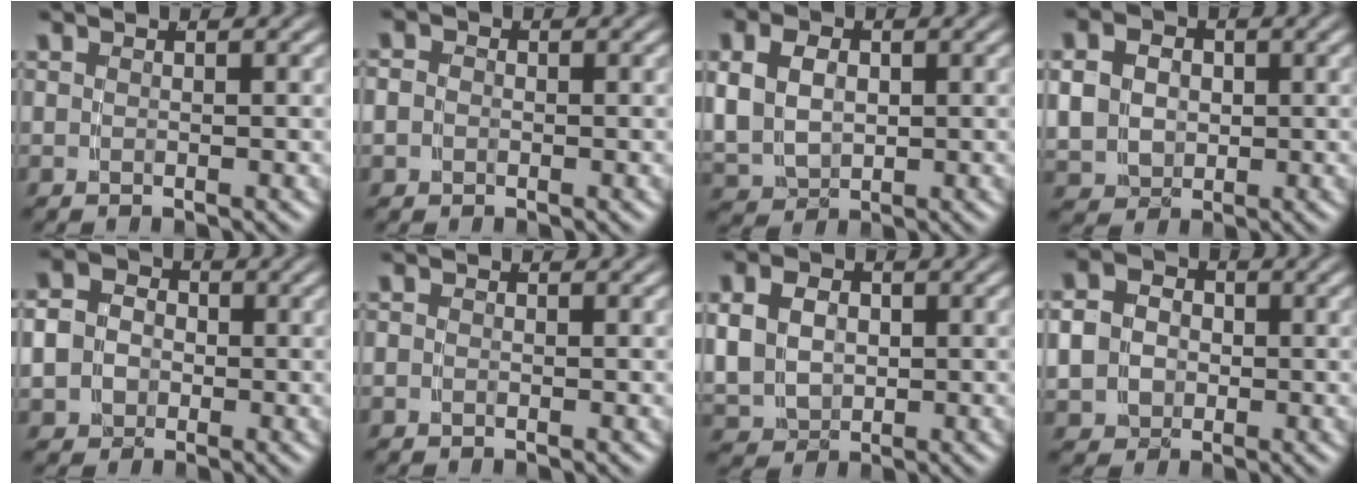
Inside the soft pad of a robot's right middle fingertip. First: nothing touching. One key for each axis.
{"total": 2.3, "fx": -0.3, "fy": 2.2, "fz": 0.7, "tx": -0.024, "ty": -0.006, "tz": -0.008}
{"total": 6.9, "fx": 0.5, "fy": 5.8, "fz": 3.8, "tx": -0.085, "ty": -0.020, "tz": 0.016}
{"total": 5.6, "fx": 0.1, "fy": 4.8, "fz": 2.9, "tx": -0.068, "ty": -0.020, "tz": 0.010}
{"total": 8.9, "fx": -0.3, "fy": 8.1, "fz": 3.8, "tx": -0.088, "ty": -0.022, "tz": -0.015}
{"total": 0.9, "fx": -0.3, "fy": 0.8, "fz": 0.2, "tx": -0.007, "ty": -0.001, "tz": -0.009}
{"total": 6.2, "fx": 0.3, "fy": 5.3, "fz": 3.4, "tx": -0.075, "ty": -0.026, "tz": 0.015}
{"total": 8.0, "fx": 0.0, "fy": 7.0, "fz": 3.8, "tx": -0.085, "ty": -0.020, "tz": -0.004}